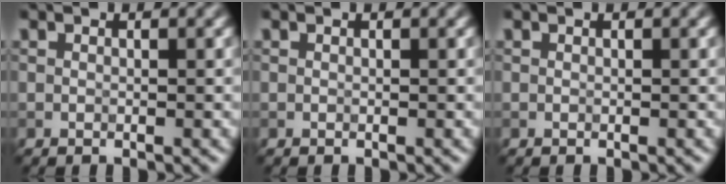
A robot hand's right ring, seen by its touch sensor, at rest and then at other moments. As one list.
[{"total": 0.0}, {"total": 0.0}]